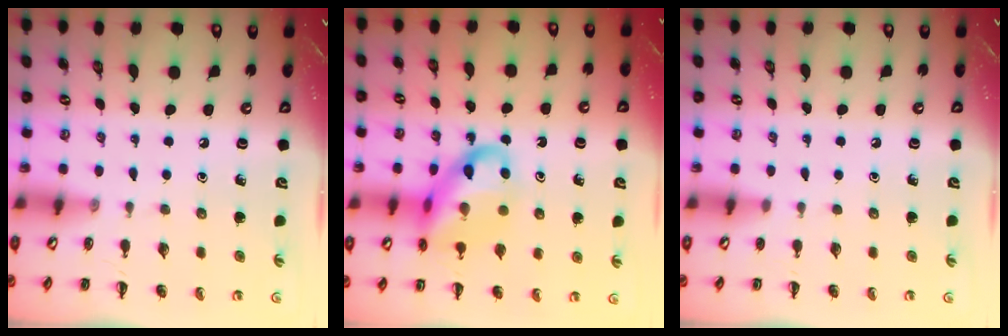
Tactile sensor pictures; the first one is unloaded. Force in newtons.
{"total": 15.8, "press": 15.6, "slide": 3.0}
{"total": 0.7, "press": 0.7, "slide": 0.0}